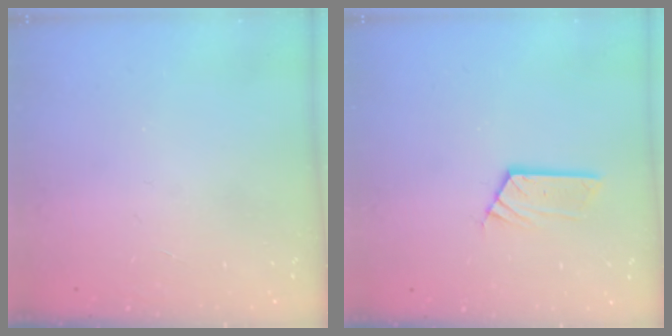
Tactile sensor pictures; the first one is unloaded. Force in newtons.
{"total": 5.3, "press": 5.3, "slide": 0.1}